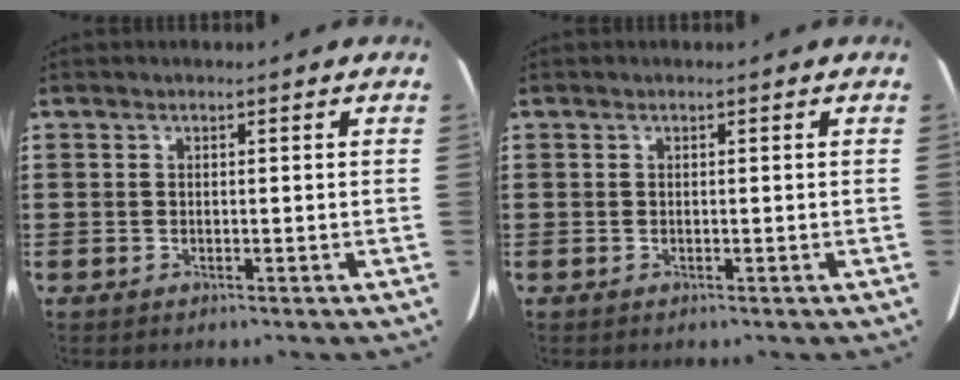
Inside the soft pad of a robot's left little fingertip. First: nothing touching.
{"total": 0.0}